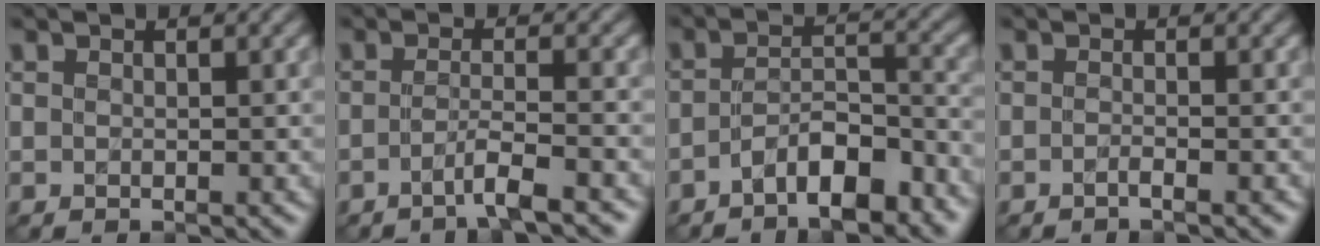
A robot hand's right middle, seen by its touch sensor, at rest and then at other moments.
{"total": 3.0, "force": [-1.8, 0.2, 2.4], "torque": [-0.037, 0.003, -0.043]}
{"total": 5.7, "force": [-3.6, 1.8, 4.1], "torque": [-0.070, 0.006, -0.059]}
{"total": 1.3, "force": [-0.7, 0.2, 1.1], "torque": [-0.011, -0.001, -0.017]}